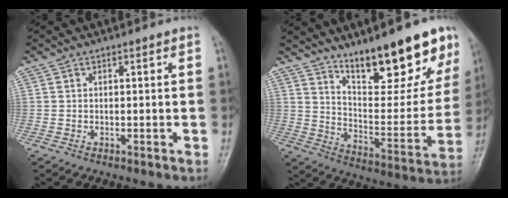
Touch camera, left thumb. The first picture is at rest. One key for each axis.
{"total": 20.2, "fx": 13.7, "fy": 6.2, "fz": 13.4, "tx": -0.143, "ty": -0.088, "tz": 0.218}